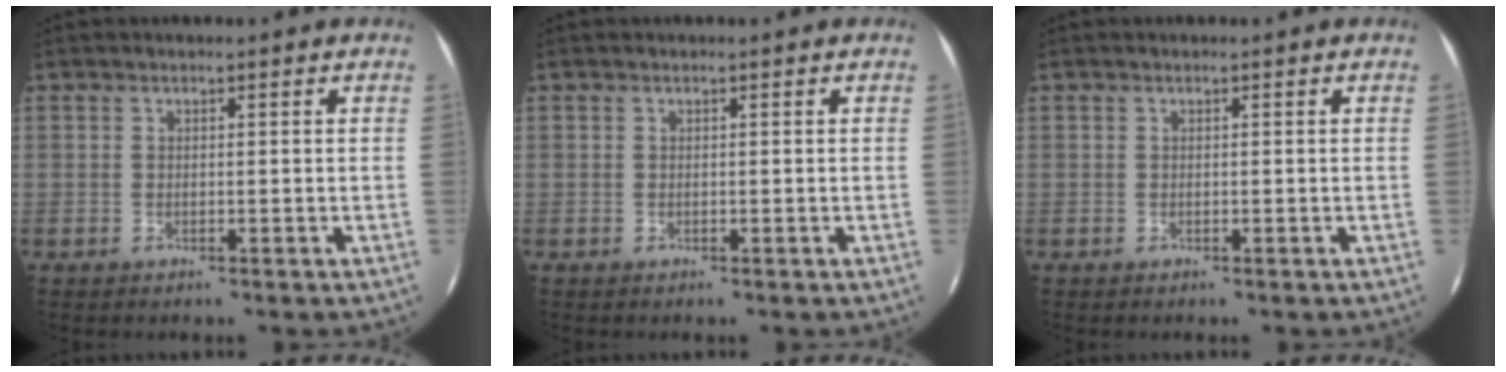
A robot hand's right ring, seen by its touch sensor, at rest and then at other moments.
{"total": 0.0}
{"total": 0.0}